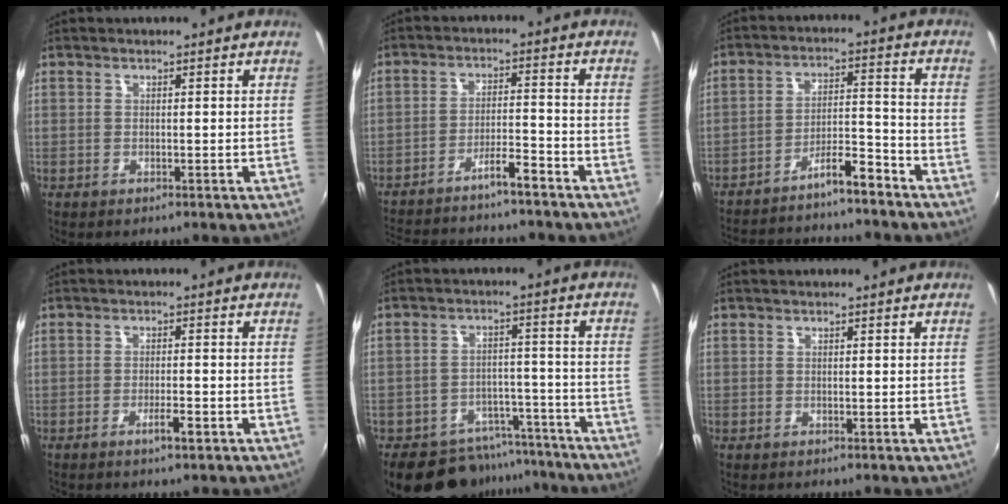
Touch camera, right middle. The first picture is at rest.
{"total": 9.2, "force": [-8.3, 0.8, 4.0], "torque": [-0.089, 0.020, -0.134]}
{"total": 10.4, "force": [-9.6, 1.0, 4.1], "torque": [-0.082, 0.038, -0.154]}
{"total": 2.7, "force": [-1.7, 0.5, 2.0], "torque": [-0.041, 0.000, -0.027]}
{"total": 15.8, "force": [-13.0, 7.8, 4.6], "torque": [-0.105, 0.033, -0.167]}
{"total": 0.0}